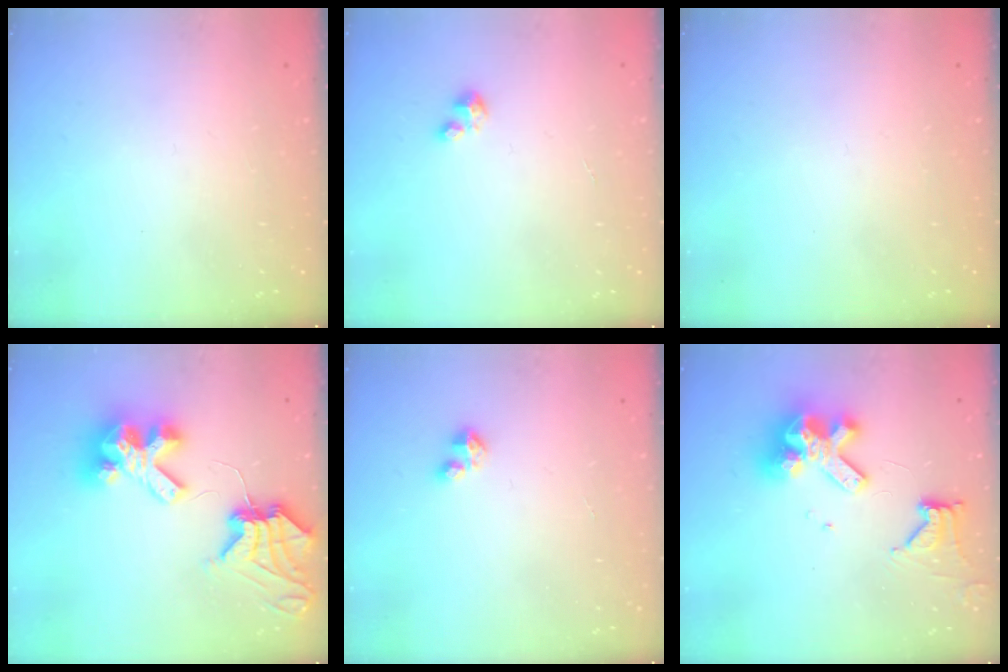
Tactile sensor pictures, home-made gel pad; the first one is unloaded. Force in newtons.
{"total": 2.0, "press": 2.0, "slide": 0.2}
{"total": 0.0}
{"total": 12.0, "press": 11.9, "slide": 1.3}
{"total": 2.1, "press": 2.1, "slide": 0.2}
{"total": 14.7, "press": 14.5, "slide": 1.8}